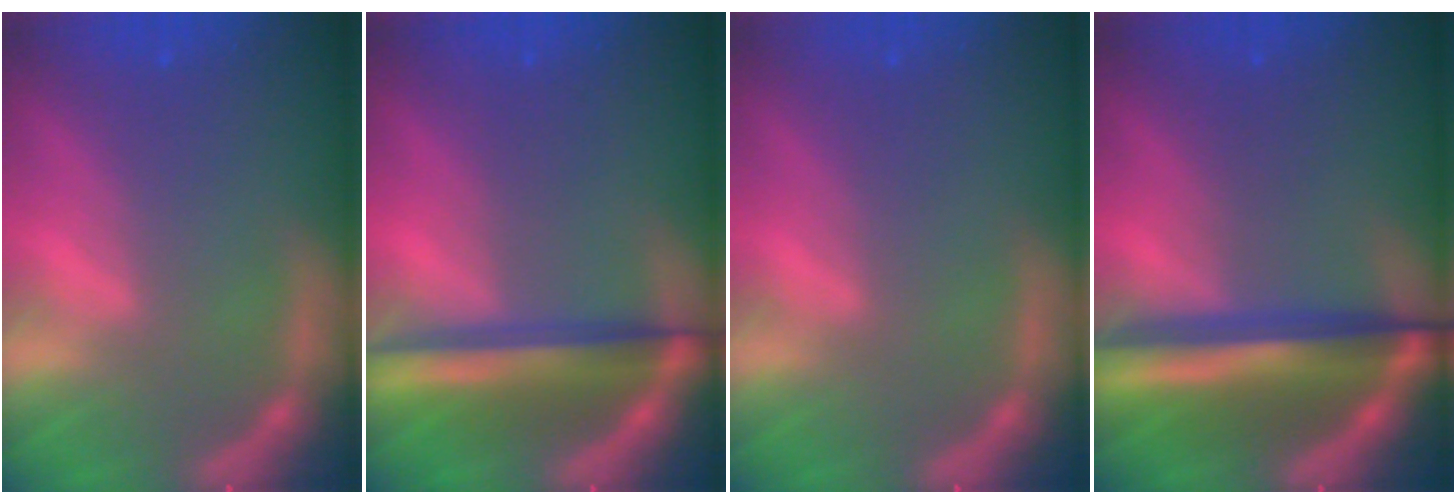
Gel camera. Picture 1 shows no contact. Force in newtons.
{"total": 6.5}
{"total": 0.0}
{"total": 9.1}